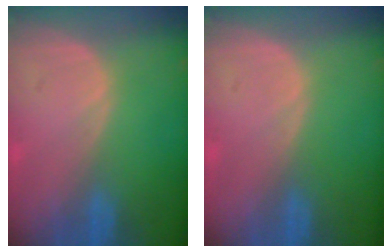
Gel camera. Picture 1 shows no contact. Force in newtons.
{"total": 0.0}